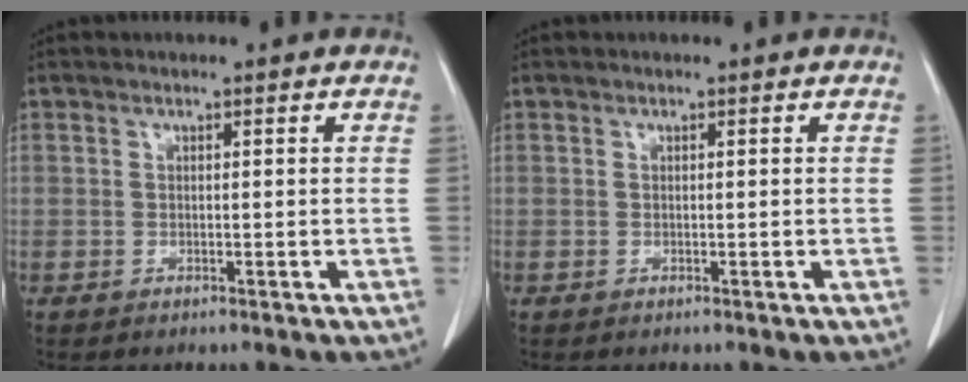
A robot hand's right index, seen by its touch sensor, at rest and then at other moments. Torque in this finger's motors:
{"motor_torque": [0.16, -0.10, 0.02, -0.01]}